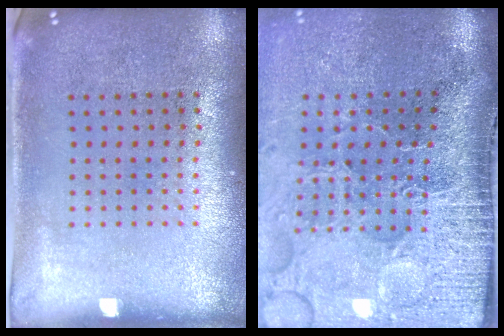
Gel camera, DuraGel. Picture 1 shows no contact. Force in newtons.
{"total": 5.1, "press": 4.1, "slide": 3.1}